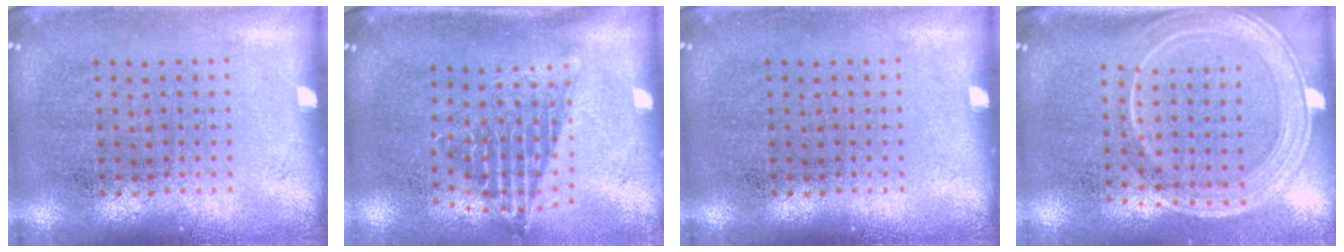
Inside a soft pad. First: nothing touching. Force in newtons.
{"total": 1.4, "press": 1.1, "slide": 0.9}
{"total": 0.0}
{"total": 2.1, "press": 1.8, "slide": 1.1}